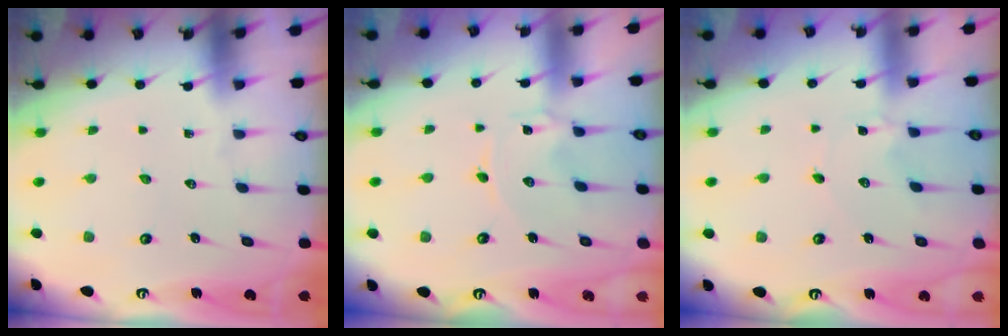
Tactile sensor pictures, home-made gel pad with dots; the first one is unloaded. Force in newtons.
{"total": 0.0}
{"total": 1.4, "press": 1.4, "slide": 0.2}